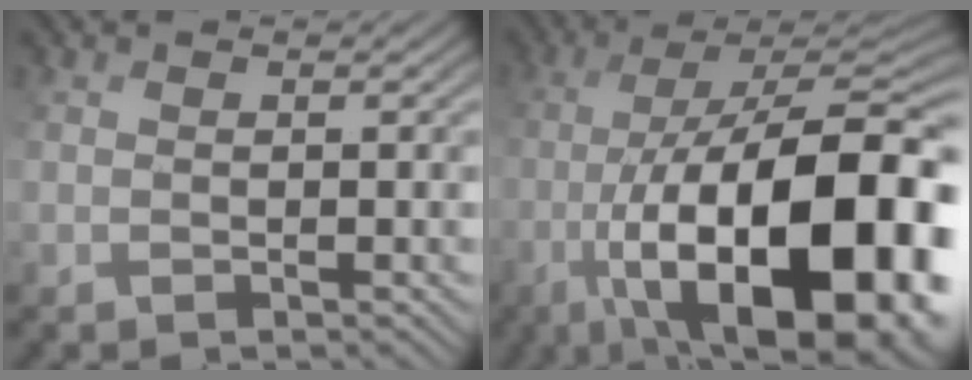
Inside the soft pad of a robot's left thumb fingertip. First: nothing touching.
{"total": 22.0, "force": [-7.0, 8.5, 19.1], "torque": [-0.287, -0.017, -0.103]}